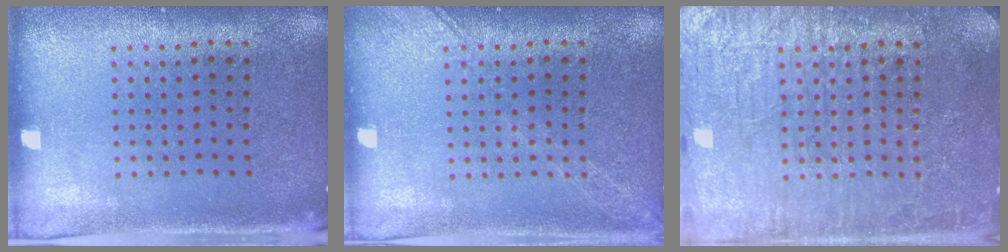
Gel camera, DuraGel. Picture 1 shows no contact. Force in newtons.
{"total": 2.4, "press": 2.3, "slide": 0.4}
{"total": 7.1, "press": 7.1, "slide": 1.0}